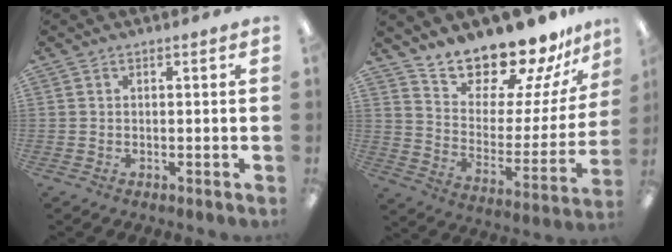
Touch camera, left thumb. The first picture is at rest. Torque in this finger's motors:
{"motor_torque": [0.81, 0.82, 1.47, -1.30, 0.04]}